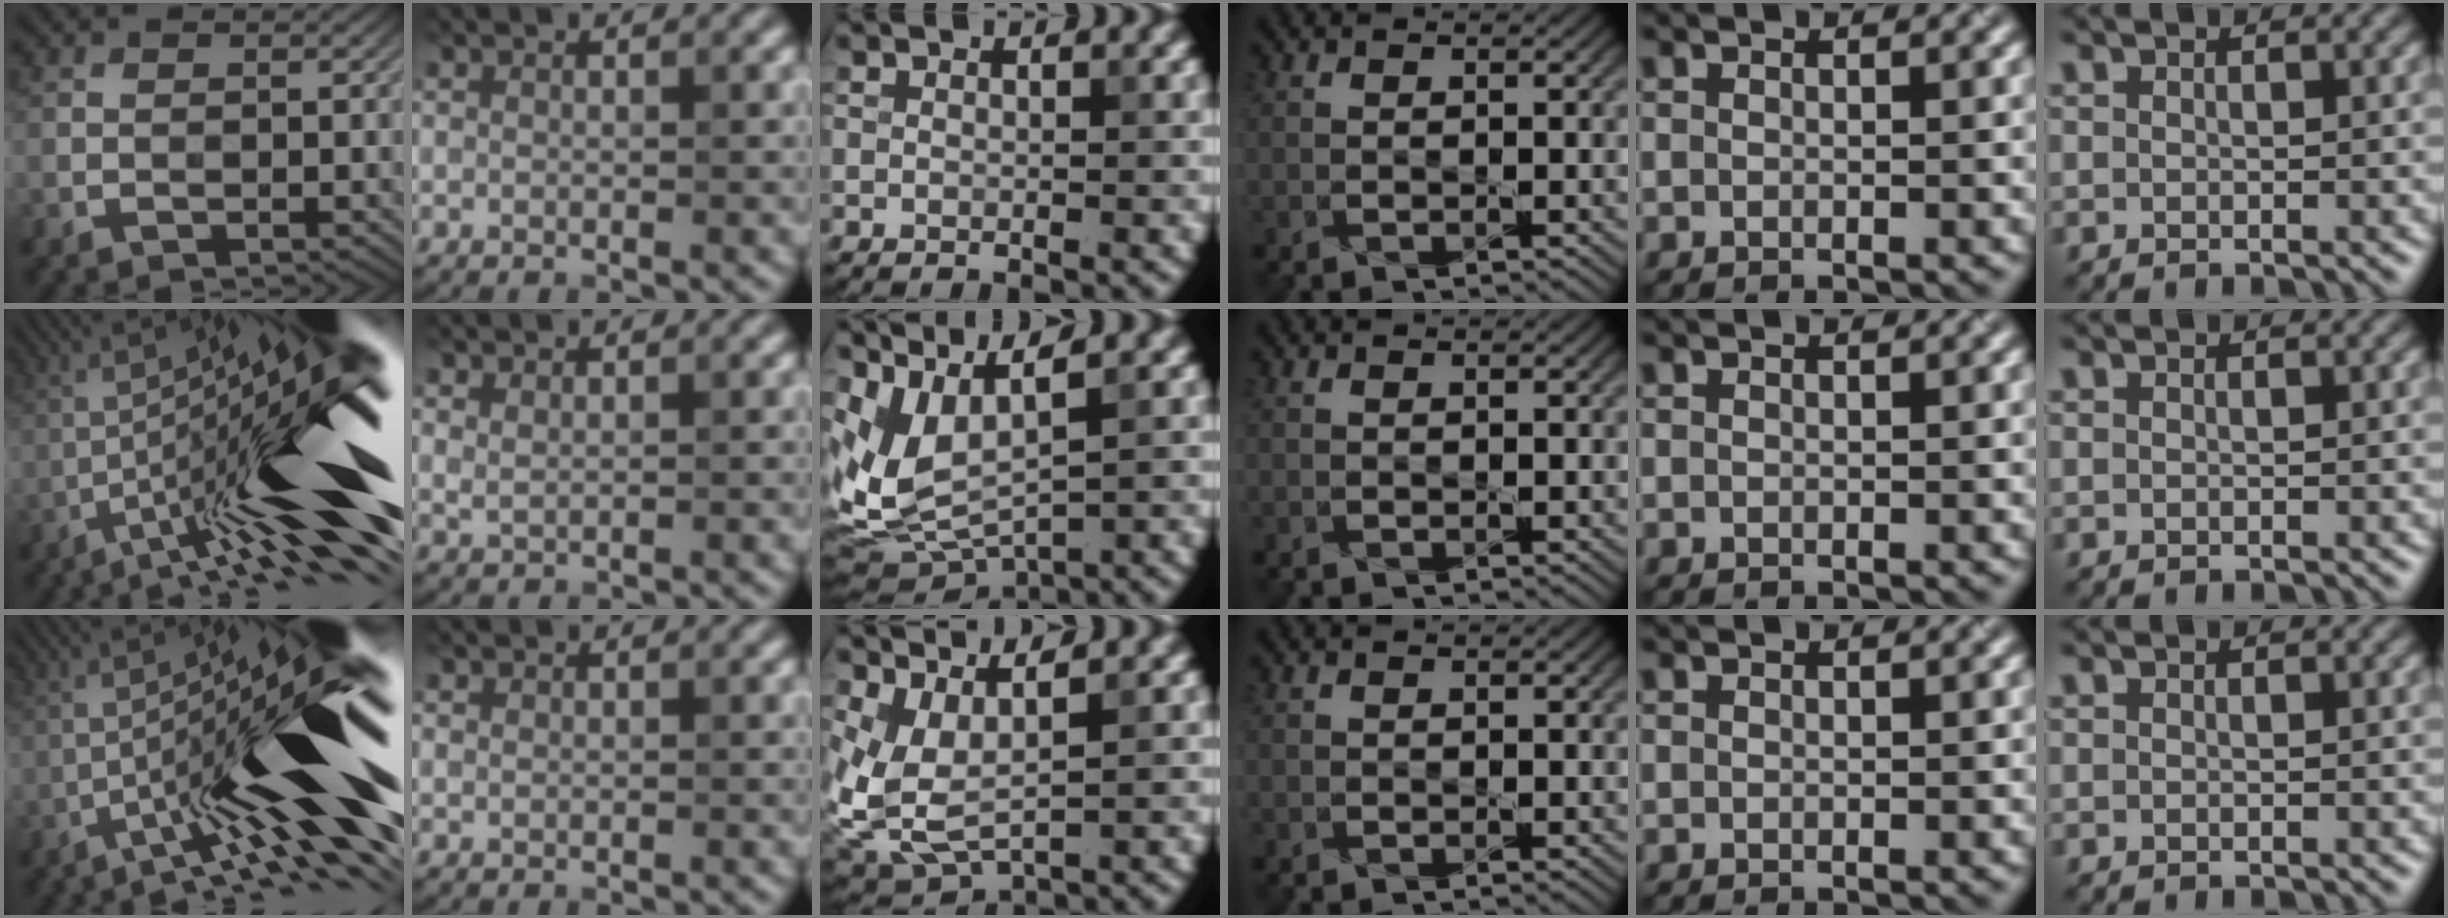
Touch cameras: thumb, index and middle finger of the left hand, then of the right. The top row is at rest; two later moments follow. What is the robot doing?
{"motion": "shake", "object": "medicine bottle"}